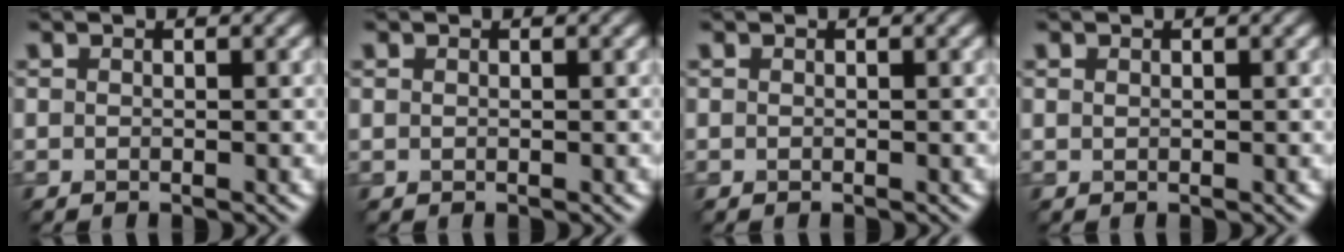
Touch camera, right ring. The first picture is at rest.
{"total": 0.0}
{"total": 0.0}
{"total": 0.0}